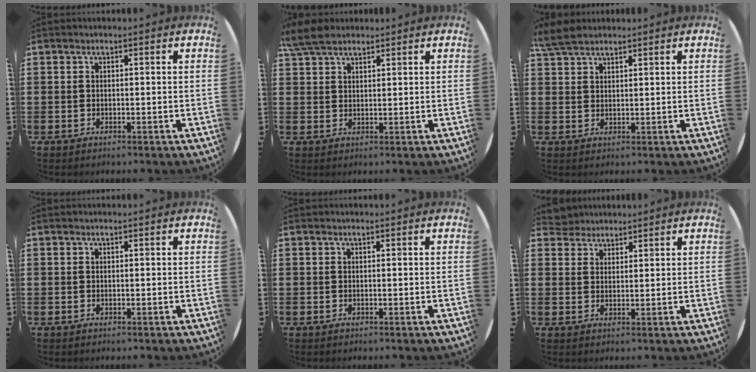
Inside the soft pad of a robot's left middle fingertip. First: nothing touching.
{"total": 4.4, "force": [3.7, 1.5, 1.8], "torque": [-0.036, -0.002, 0.068]}
{"total": 4.1, "force": [3.5, 1.3, 1.6], "torque": [-0.032, -0.003, 0.065]}
{"total": 0.0}
{"total": 0.0}
{"total": 2.9, "force": [2.7, 1.0, -0.4], "torque": [-0.001, 0.000, 0.053]}